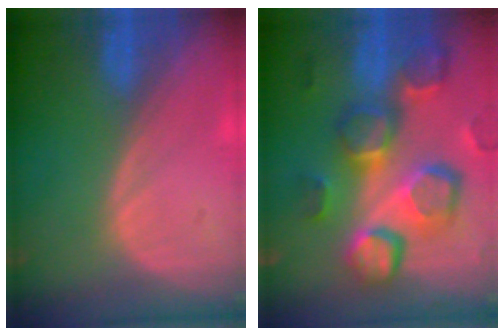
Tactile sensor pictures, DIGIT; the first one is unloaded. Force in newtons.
{"total": 13.2, "press": 11.5, "slide": 6.5}